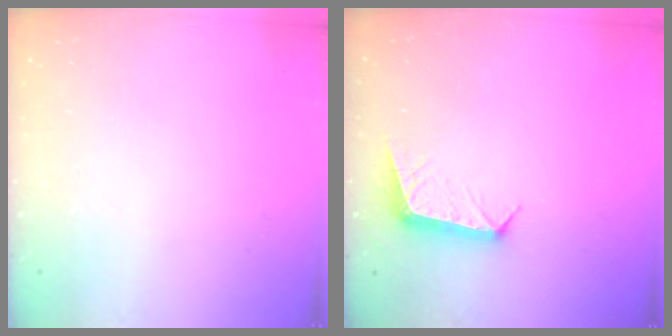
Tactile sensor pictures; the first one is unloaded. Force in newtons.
{"total": 8.2, "press": 8.2, "slide": 0.9}